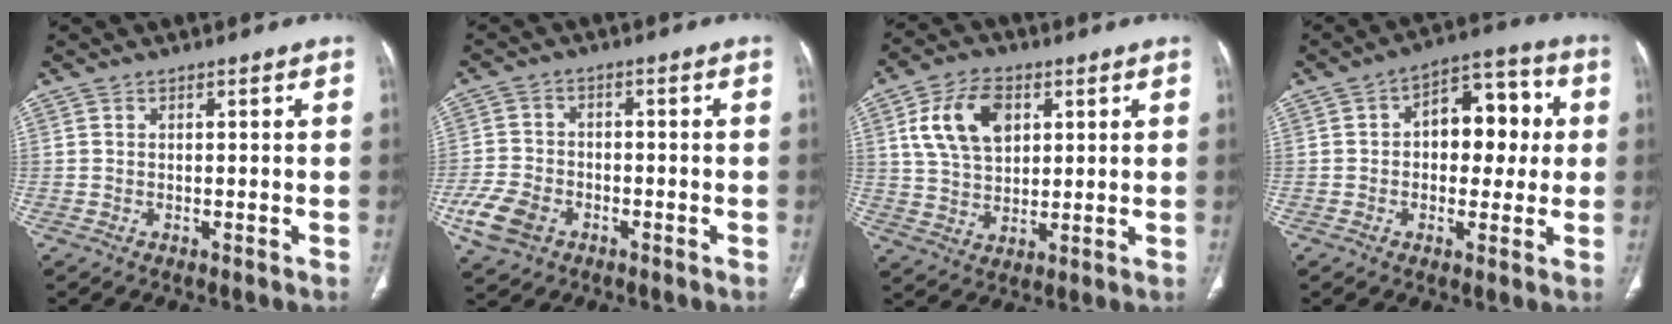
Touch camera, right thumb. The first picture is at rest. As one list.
[{"total": 7.8, "force": [-3.6, 5.5, 4.3], "torque": [-0.091, 0.012, -0.065]}, {"total": 12.0, "force": [4.0, 7.7, 8.2], "torque": [-0.134, -0.004, 0.075]}, {"total": 12.3, "force": [1.3, 7.6, 9.5], "torque": [-0.089, 0.029, 0.013]}]